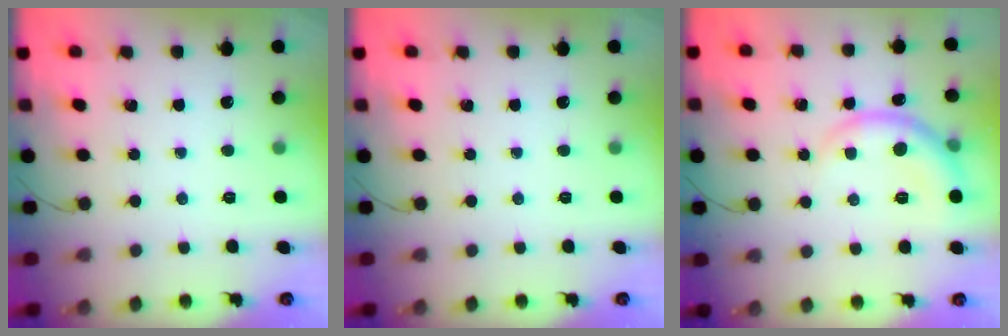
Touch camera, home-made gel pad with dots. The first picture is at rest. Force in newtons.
{"total": 0.0}
{"total": 8.0, "press": 7.9, "slide": 0.8}